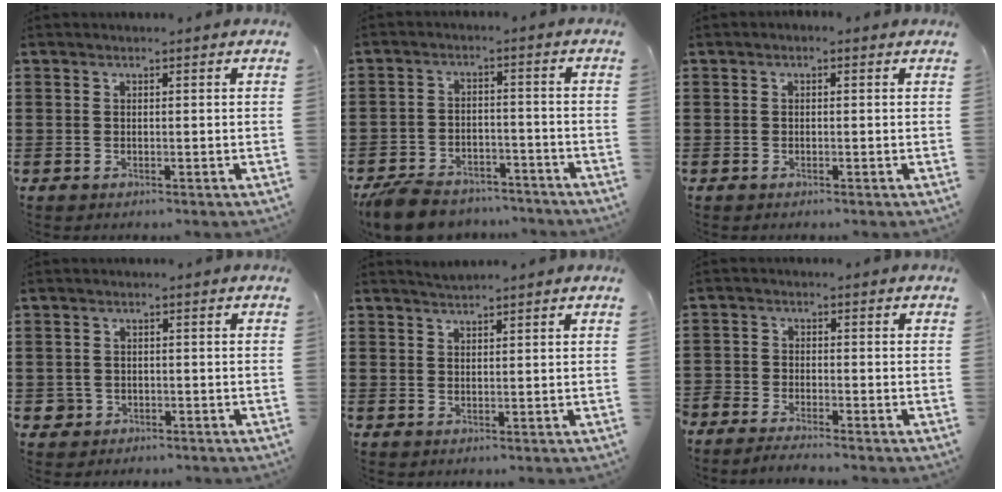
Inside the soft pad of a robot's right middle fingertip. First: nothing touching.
{"total": 6.7, "force": [-6.3, 1.6, 1.6], "torque": [-0.038, 0.015, -0.125]}
{"total": 0.0}
{"total": 1.6, "force": [-0.9, 1.3, 0.2], "torque": [-0.008, 0.001, -0.023]}
{"total": 1.2, "force": [1.2, -0.1, 0.2], "torque": [-0.006, 0.000, 0.023]}
{"total": 2.8, "force": [-2.8, 0.1, -0.1], "torque": [-0.004, 0.001, -0.061]}